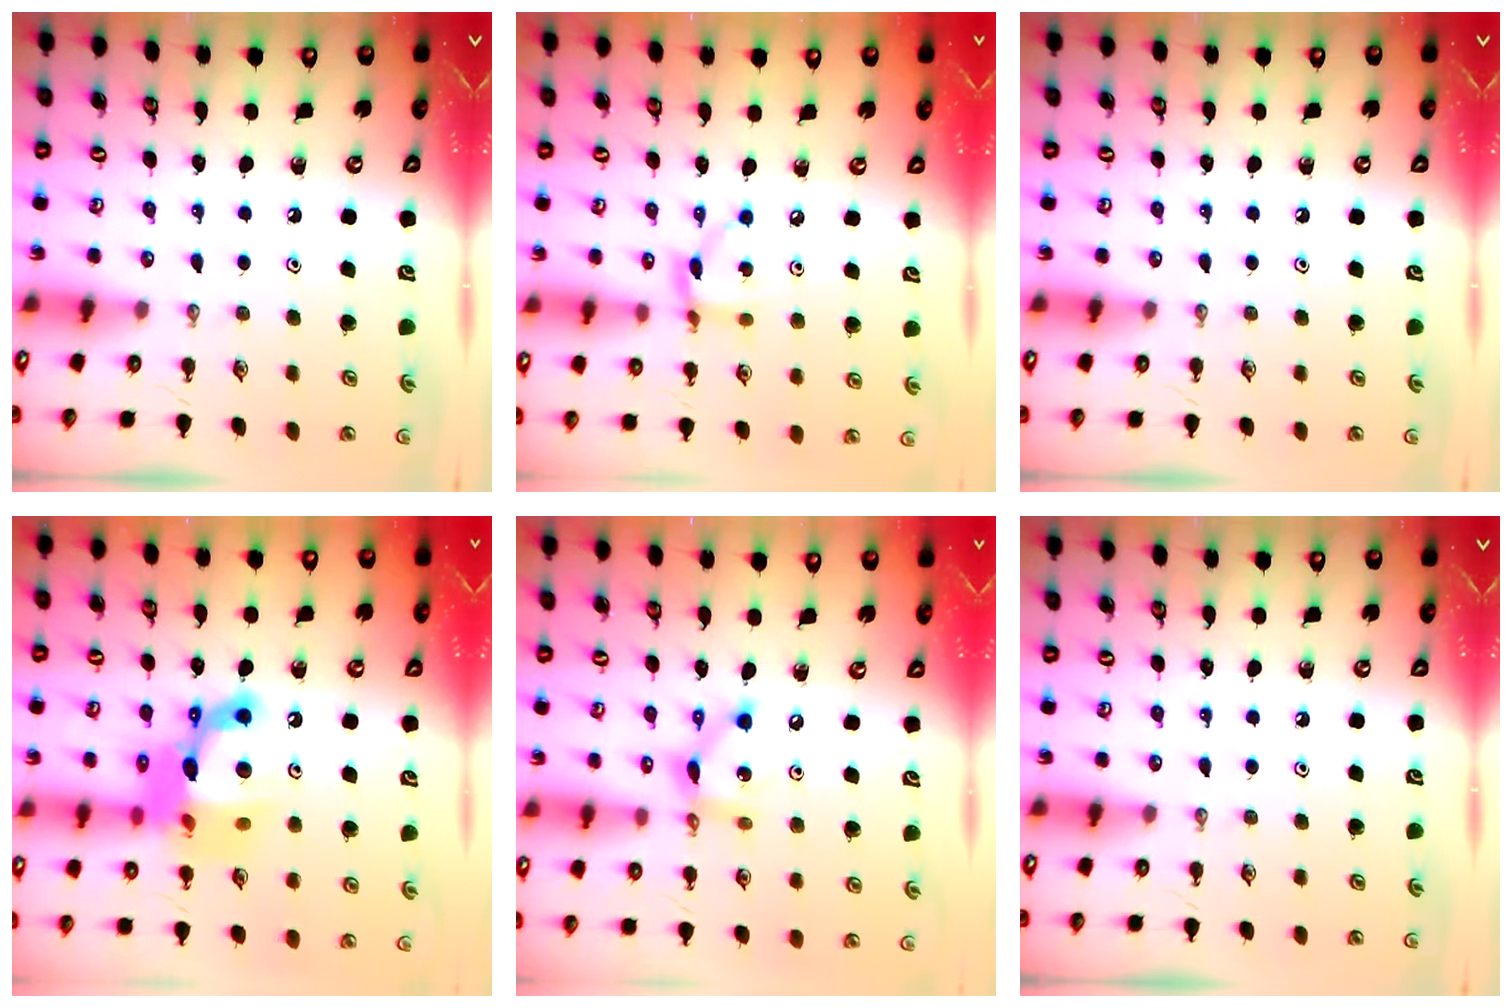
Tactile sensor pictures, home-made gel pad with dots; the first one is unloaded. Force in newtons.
{"total": 6.6, "press": 6.6, "slide": 0.3}
{"total": 0.0}
{"total": 16.4, "press": 16.3, "slide": 1.6}
{"total": 9.8, "press": 9.8, "slide": 0.7}
{"total": 0.0}